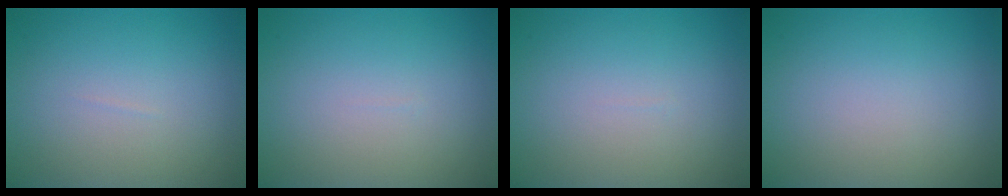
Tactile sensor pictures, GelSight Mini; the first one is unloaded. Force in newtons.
{"total": 0.0}
{"total": 0.0}
{"total": 0.0}